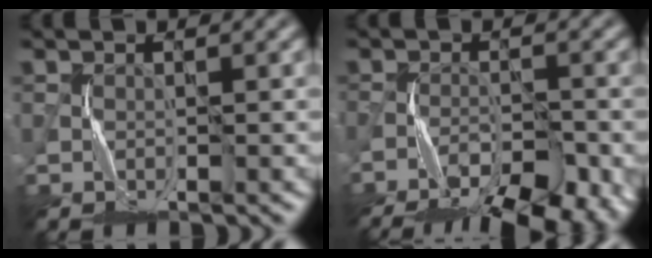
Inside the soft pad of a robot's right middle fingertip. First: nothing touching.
{"total": 13.2, "force": [-10.2, 4.6, 6.9], "torque": [-0.111, -0.035, -0.131]}